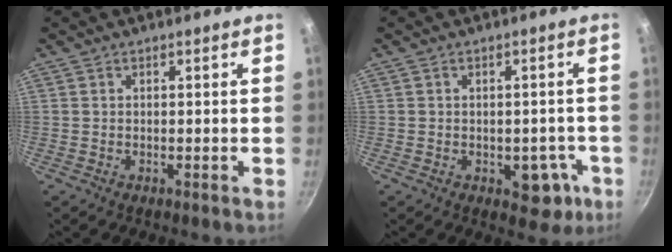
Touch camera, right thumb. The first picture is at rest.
{"total": 6.4, "force": [-2.3, 4.2, 4.3], "torque": [-0.012, 0.019, -0.020]}